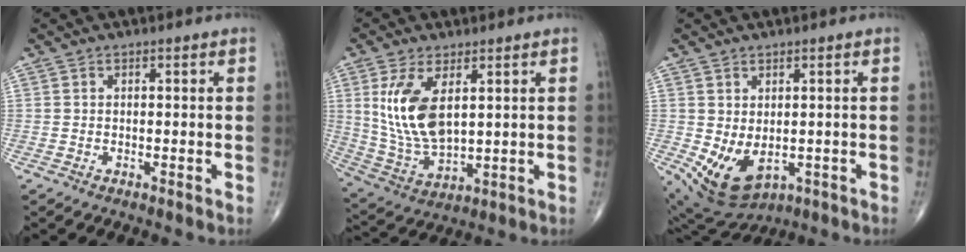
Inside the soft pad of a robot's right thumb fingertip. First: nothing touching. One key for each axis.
{"total": 12.7, "fx": 3.6, "fy": 6.2, "fz": 10.5, "tx": -0.208, "ty": -0.019, "tz": 0.087}
{"total": 9.0, "fx": -1.3, "fy": 5.7, "fz": 6.9, "tx": -0.109, "ty": -0.007, "tz": 0.003}